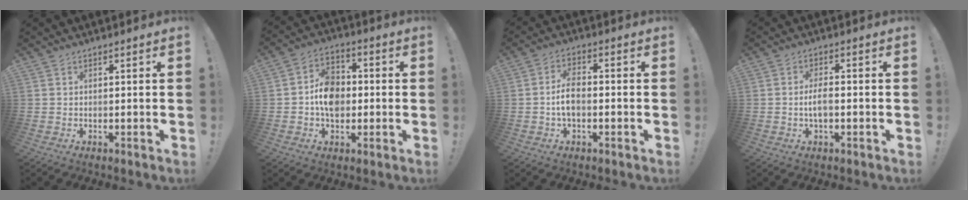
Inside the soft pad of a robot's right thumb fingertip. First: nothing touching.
{"total": 10.7, "force": [-1.4, 8.2, 6.6], "torque": [-0.108, 0.021, -0.021]}
{"total": 6.4, "force": [-1.0, 3.4, 5.3], "torque": [-0.097, 0.005, -0.020]}
{"total": 4.5, "force": [-1.0, 1.6, 4.1], "torque": [-0.086, 0.003, -0.021]}